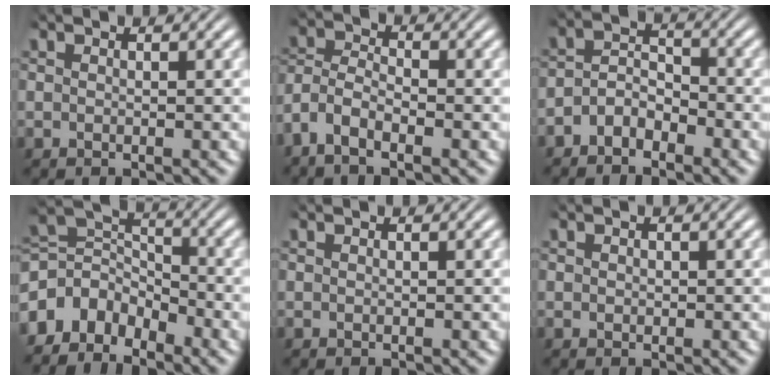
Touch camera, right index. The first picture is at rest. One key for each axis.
{"total": 5.4, "fx": -1.7, "fy": 4.6, "fz": 2.4, "tx": -0.073, "ty": -0.014, "tz": -0.039}
{"total": 4.3, "fx": -2.3, "fy": 3.2, "fz": 1.7, "tx": -0.026, "ty": -0.003, "tz": -0.050}
{"total": 8.9, "fx": -0.1, "fy": 7.4, "fz": 4.9, "tx": -0.109, "ty": -0.011, "tz": -0.012}
{"total": 0.0}
{"total": 0.0}